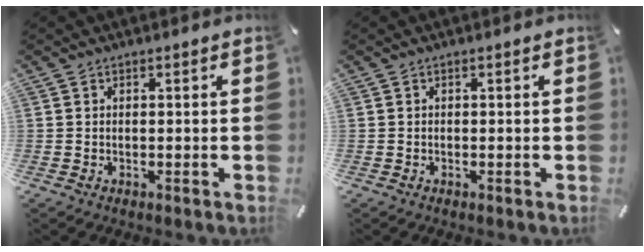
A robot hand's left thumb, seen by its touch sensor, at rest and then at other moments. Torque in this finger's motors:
{"motor_torque": [-0.22, -0.22, 0.02, -0.02, 0.00]}